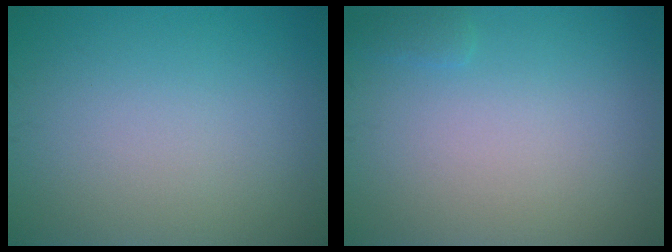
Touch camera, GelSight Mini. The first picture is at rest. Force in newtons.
{"total": 0.7, "press": 0.7, "slide": 0.0}